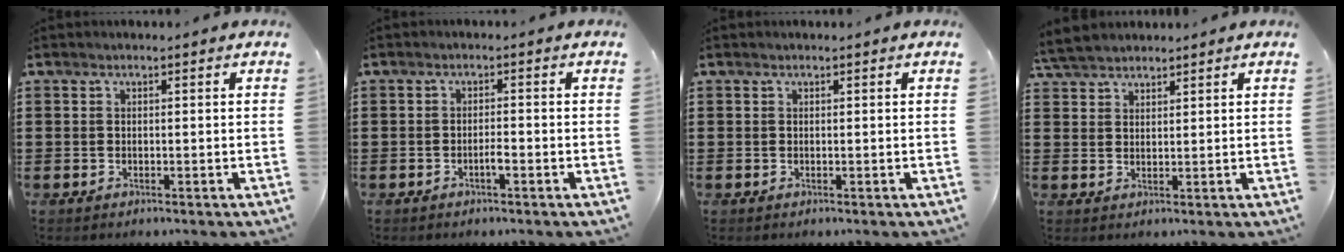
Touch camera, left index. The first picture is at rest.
{"total": 1.7, "force": [-0.9, 0.3, 1.5], "torque": [-0.027, 0.000, -0.015]}
{"total": 0.0}
{"total": 3.8, "force": [3.5, 1.1, 1.0], "torque": [-0.030, 0.001, 0.068]}